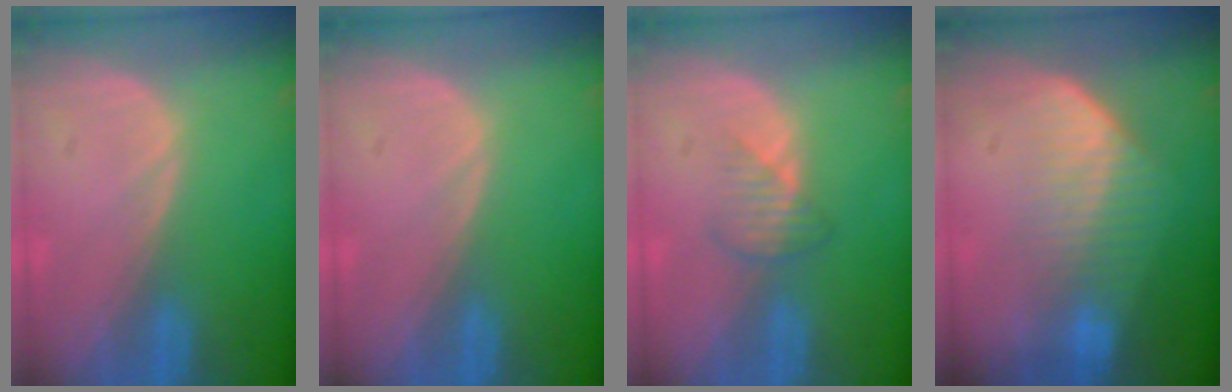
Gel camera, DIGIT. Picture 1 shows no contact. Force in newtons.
{"total": 0.0}
{"total": 2.7, "press": 2.6, "slide": 0.7}
{"total": 7.4, "press": 6.4, "slide": 3.8}